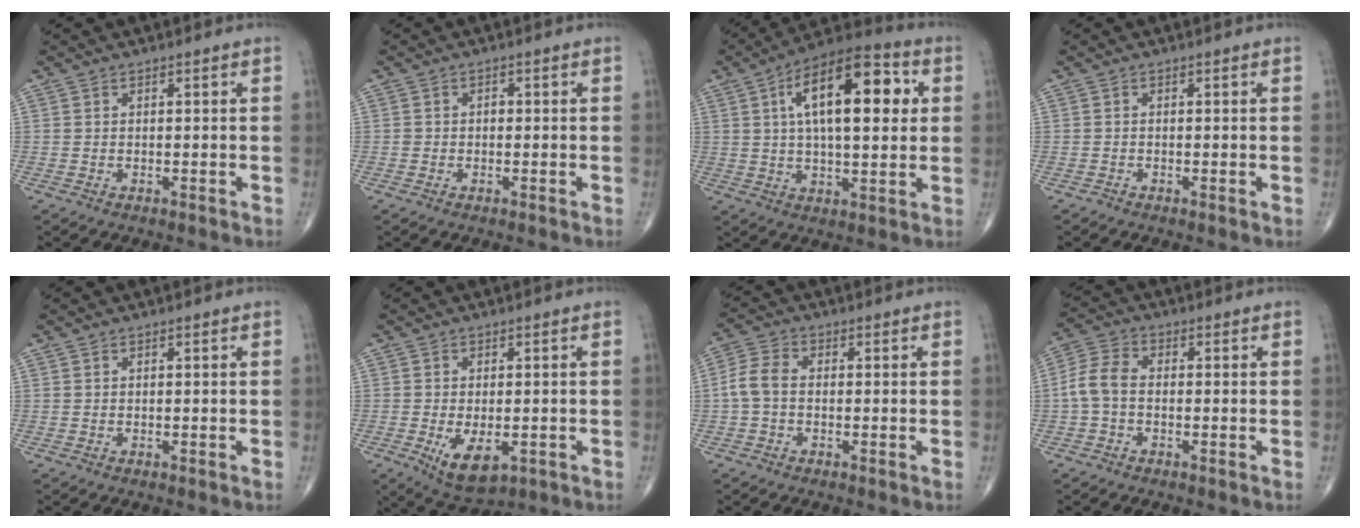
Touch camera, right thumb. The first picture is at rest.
{"total": 1.1, "force": [-0.1, 0.9, 0.6], "torque": [-0.003, 0.004, -0.005]}
{"total": 19.4, "force": [4.7, 8.3, 16.9], "torque": [-0.247, 0.015, 0.064]}
{"total": 0.5, "force": [-0.3, 0.2, 0.4], "torque": [-0.008, -0.002, -0.011]}
{"total": 0.0}
{"total": 7.3, "force": [-2.1, 3.8, 5.8], "torque": [-0.094, -0.012, -0.024]}
{"total": 4.8, "force": [-0.5, 3.2, 3.6], "torque": [-0.076, 0.014, -0.019]}
{"total": 5.7, "force": [-0.7, 3.7, 4.2], "torque": [-0.088, 0.017, -0.026]}